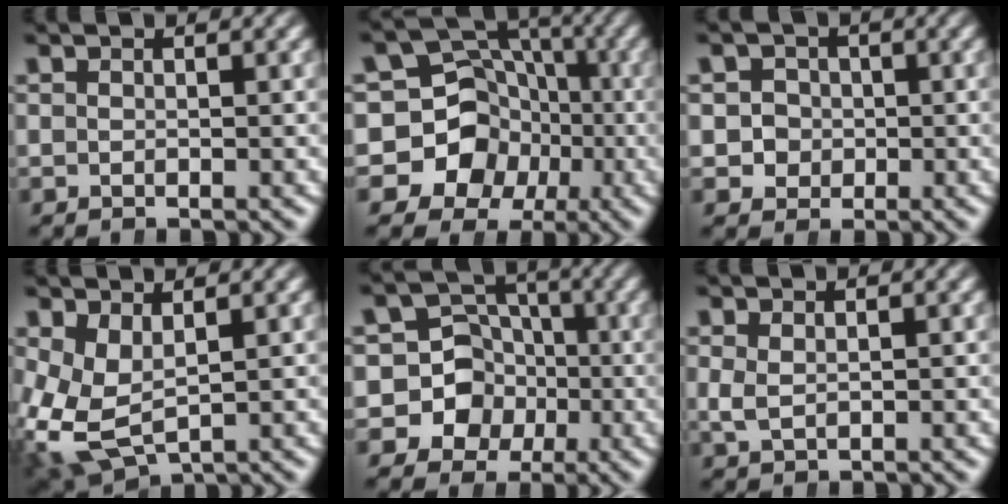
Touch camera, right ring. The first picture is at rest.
{"total": 15.3, "force": [-2.0, 13.9, 6.2], "torque": [-0.151, -0.065, -0.028]}
{"total": 4.5, "force": [-0.1, 4.4, 1.1], "torque": [-0.035, -0.008, -0.004]}
{"total": 6.8, "force": [-1.2, 5.5, 3.9], "torque": [-0.121, -0.049, 0.005]}
{"total": 12.5, "force": [-2.2, 11.5, 4.3], "torque": [-0.121, -0.058, -0.031]}
{"total": 1.1, "force": [0.3, 0.6, 0.9], "torque": [-0.031, -0.018, 0.018]}